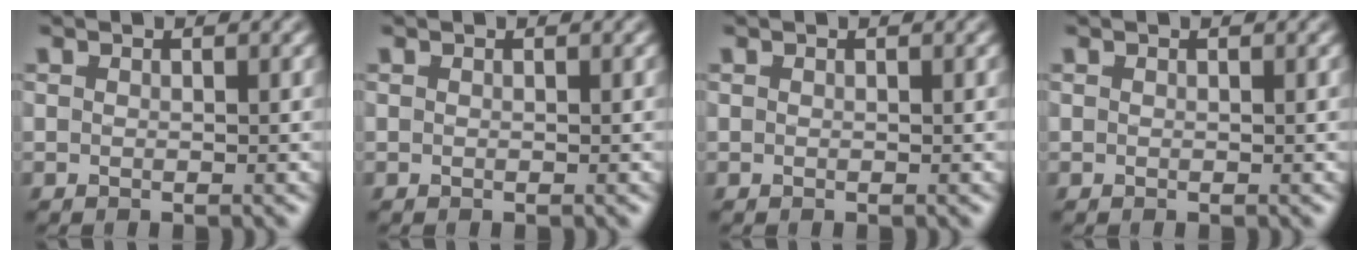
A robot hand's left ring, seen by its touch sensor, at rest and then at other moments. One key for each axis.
{"total": 0.0}
{"total": 0.0}
{"total": 0.0}